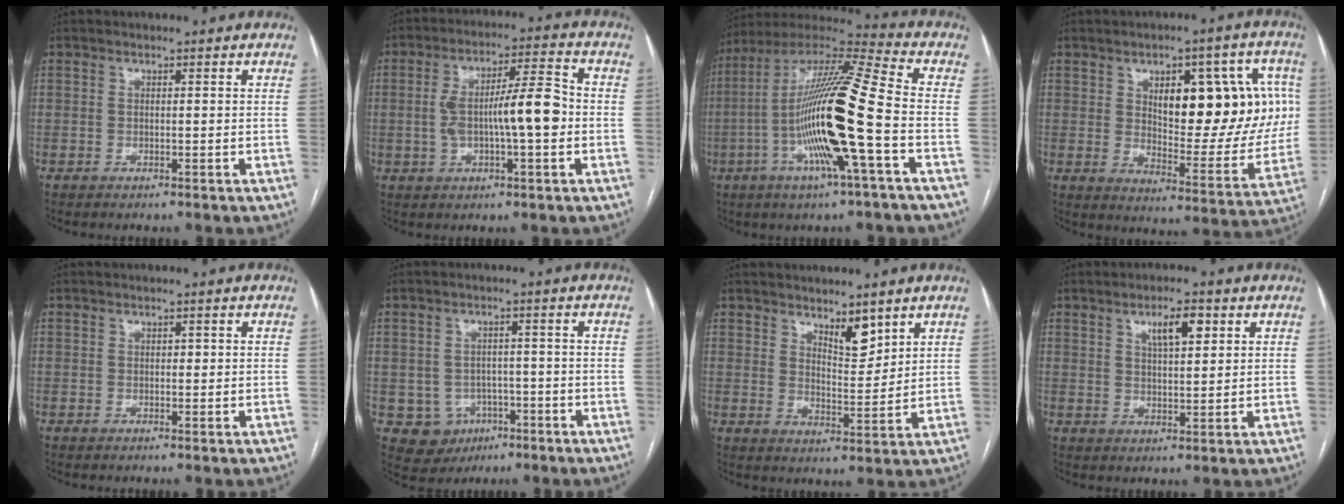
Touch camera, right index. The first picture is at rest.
{"total": 10.6, "force": [-1.0, 2.0, 10.4], "torque": [-0.184, 0.023, -0.017]}
{"total": 20.1, "force": [-4.5, 0.3, 19.6], "torque": [-0.384, -0.008, -0.095]}
{"total": 18.8, "force": [4.5, 7.3, 16.8], "torque": [-0.212, 0.015, 0.071]}
{"total": 0.5, "force": [0.1, 0.4, 0.3], "torque": [-0.002, 0.004, 0.001]}
{"total": 6.2, "force": [-2.3, 5.6, 1.2], "torque": [-0.019, 0.008, -0.022]}
{"total": 4.9, "force": [3.6, 1.6, 2.9], "torque": [-0.047, -0.013, 0.065]}
{"total": 5.2, "force": [2.6, 1.4, 4.3], "torque": [-0.074, 0.003, 0.045]}